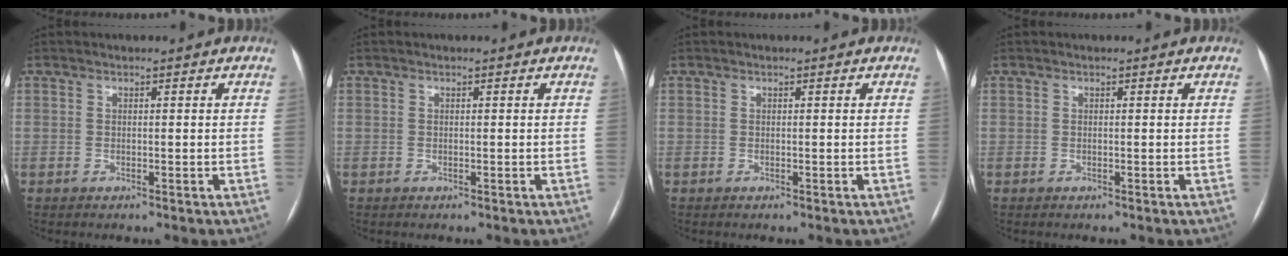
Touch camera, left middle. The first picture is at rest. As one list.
[{"total": 0.0}, {"total": 0.0}, {"total": 0.0}]